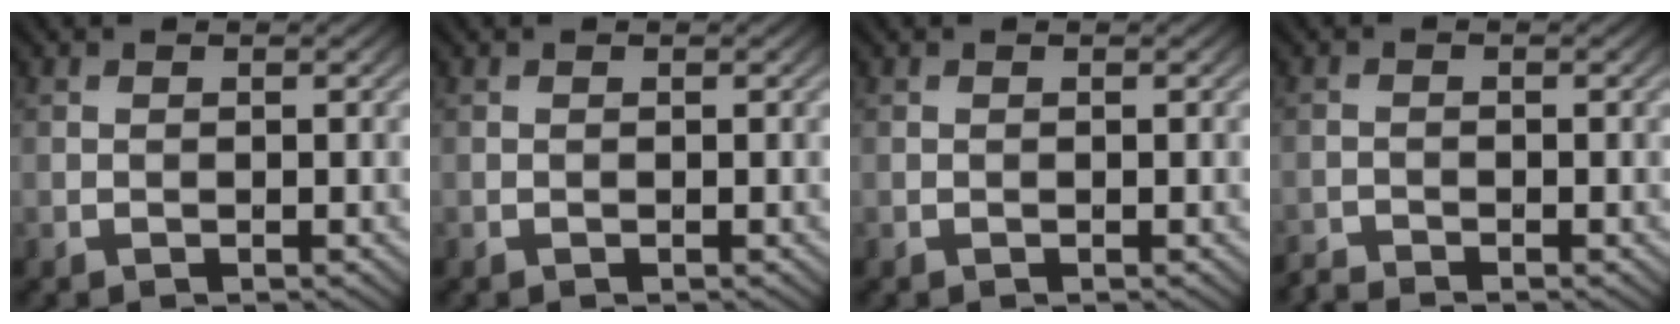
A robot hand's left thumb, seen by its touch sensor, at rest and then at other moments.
{"total": 0.0}
{"total": 0.0}
{"total": 1.3, "force": [-1.3, 0.0, 0.1], "torque": [-0.001, -0.004, -0.032]}